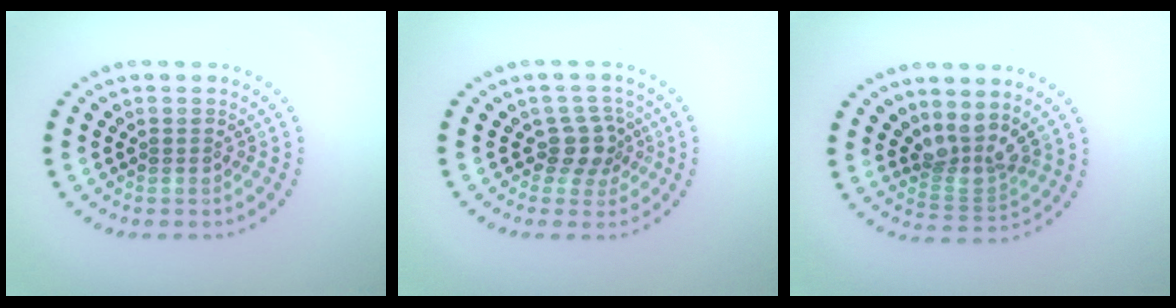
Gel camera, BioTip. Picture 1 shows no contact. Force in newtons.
{"total": 2.7, "press": 2.1, "slide": 1.7}
{"total": 3.0, "press": 2.2, "slide": 2.1}